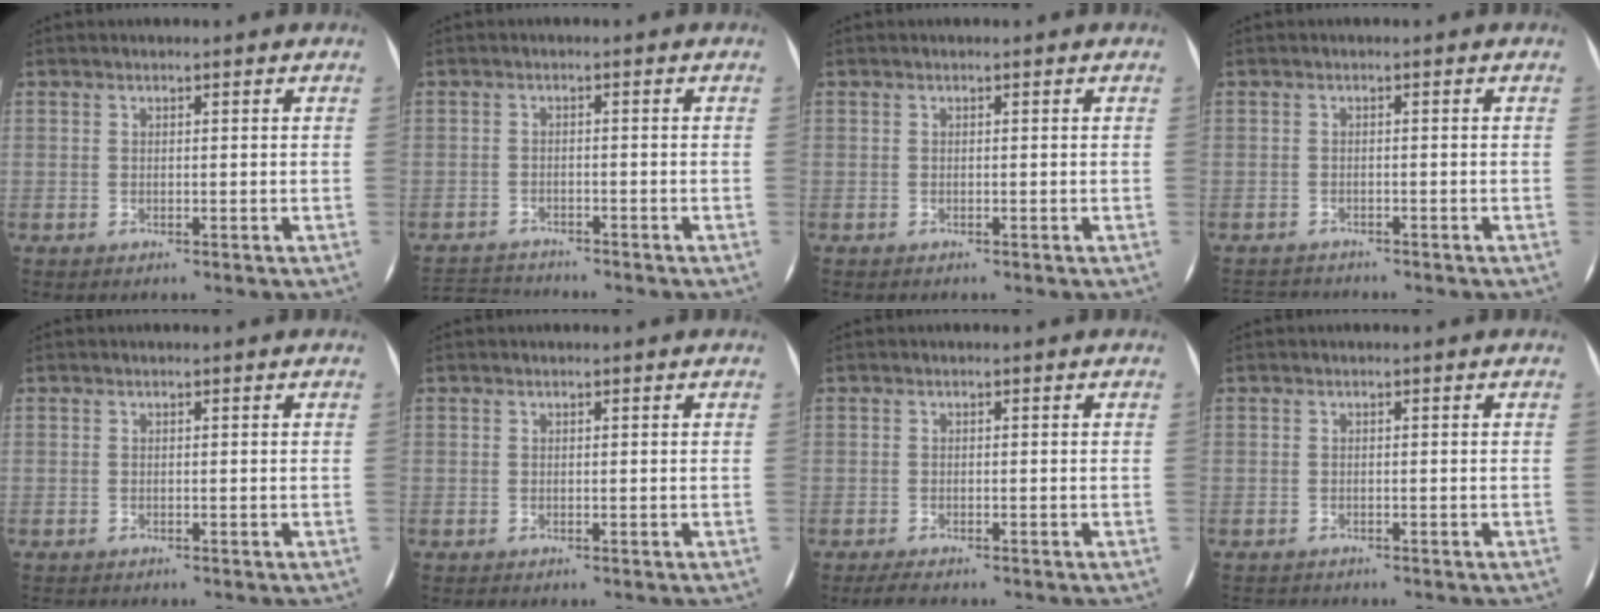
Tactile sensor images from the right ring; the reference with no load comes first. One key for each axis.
{"total": 7.1, "fx": -6.7, "fy": 1.9, "fz": 1.3, "tx": -0.053, "ty": 0.012, "tz": -0.117}
{"total": 0.0}
{"total": 4.5, "fx": -4.2, "fy": 1.4, "fz": 0.9, "tx": -0.033, "ty": 0.006, "tz": -0.069}
{"total": 0.7, "fx": -0.6, "fy": 0.3, "fz": 0.0, "tx": -0.003, "ty": 0.002, "tz": -0.010}
{"total": 0.0}
{"total": 2.7, "fx": -2.3, "fy": 0.5, "fz": 1.3, "tx": -0.034, "ty": -0.007, "tz": -0.040}
{"total": 1.9, "fx": -1.7, "fy": 0.7, "fz": 0.3, "tx": -0.013, "ty": 0.001, "tz": -0.028}